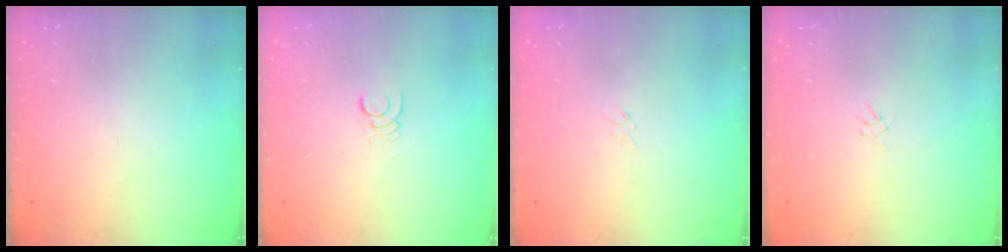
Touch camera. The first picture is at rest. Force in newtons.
{"total": 1.3, "press": 1.3, "slide": 0.1}
{"total": 0.9, "press": 0.8, "slide": 0.4}
{"total": 1.0, "press": 0.9, "slide": 0.4}